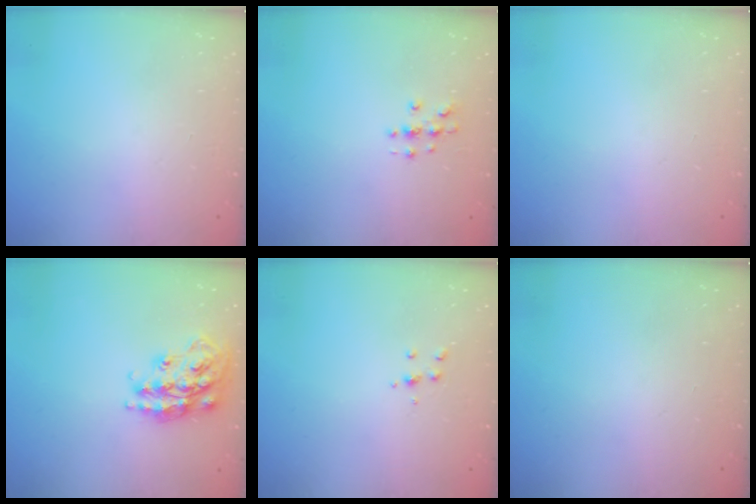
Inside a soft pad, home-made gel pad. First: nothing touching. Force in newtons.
{"total": 2.7, "press": 2.7, "slide": 0.3}
{"total": 0.0}
{"total": 18.0, "press": 17.9, "slide": 1.1}
{"total": 4.1, "press": 4.1, "slide": 0.6}
{"total": 0.0}